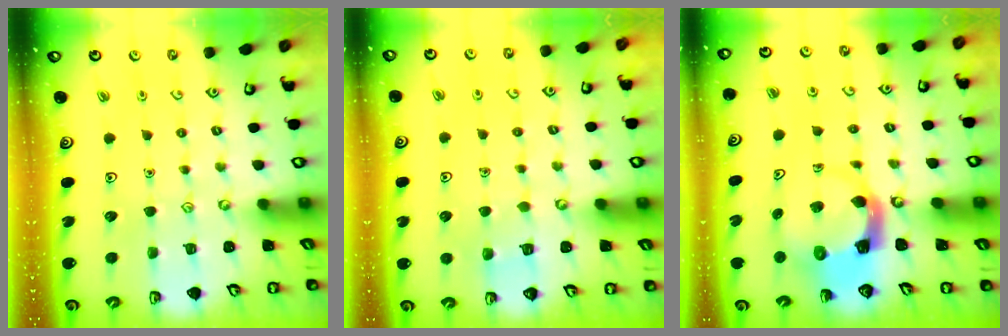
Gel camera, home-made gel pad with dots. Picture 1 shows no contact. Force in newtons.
{"total": 2.6, "press": 2.6, "slide": 0.2}
{"total": 4.3, "press": 4.3, "slide": 0.5}